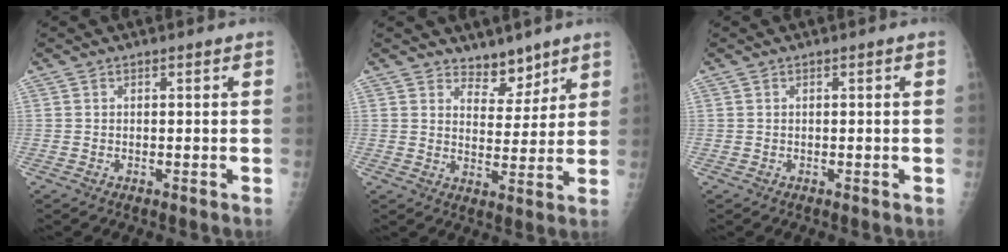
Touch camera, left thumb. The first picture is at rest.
{"total": 5.7, "force": [4.8, 2.9, 1.3], "torque": [0.014, -0.038, 0.079]}
{"total": 0.0}